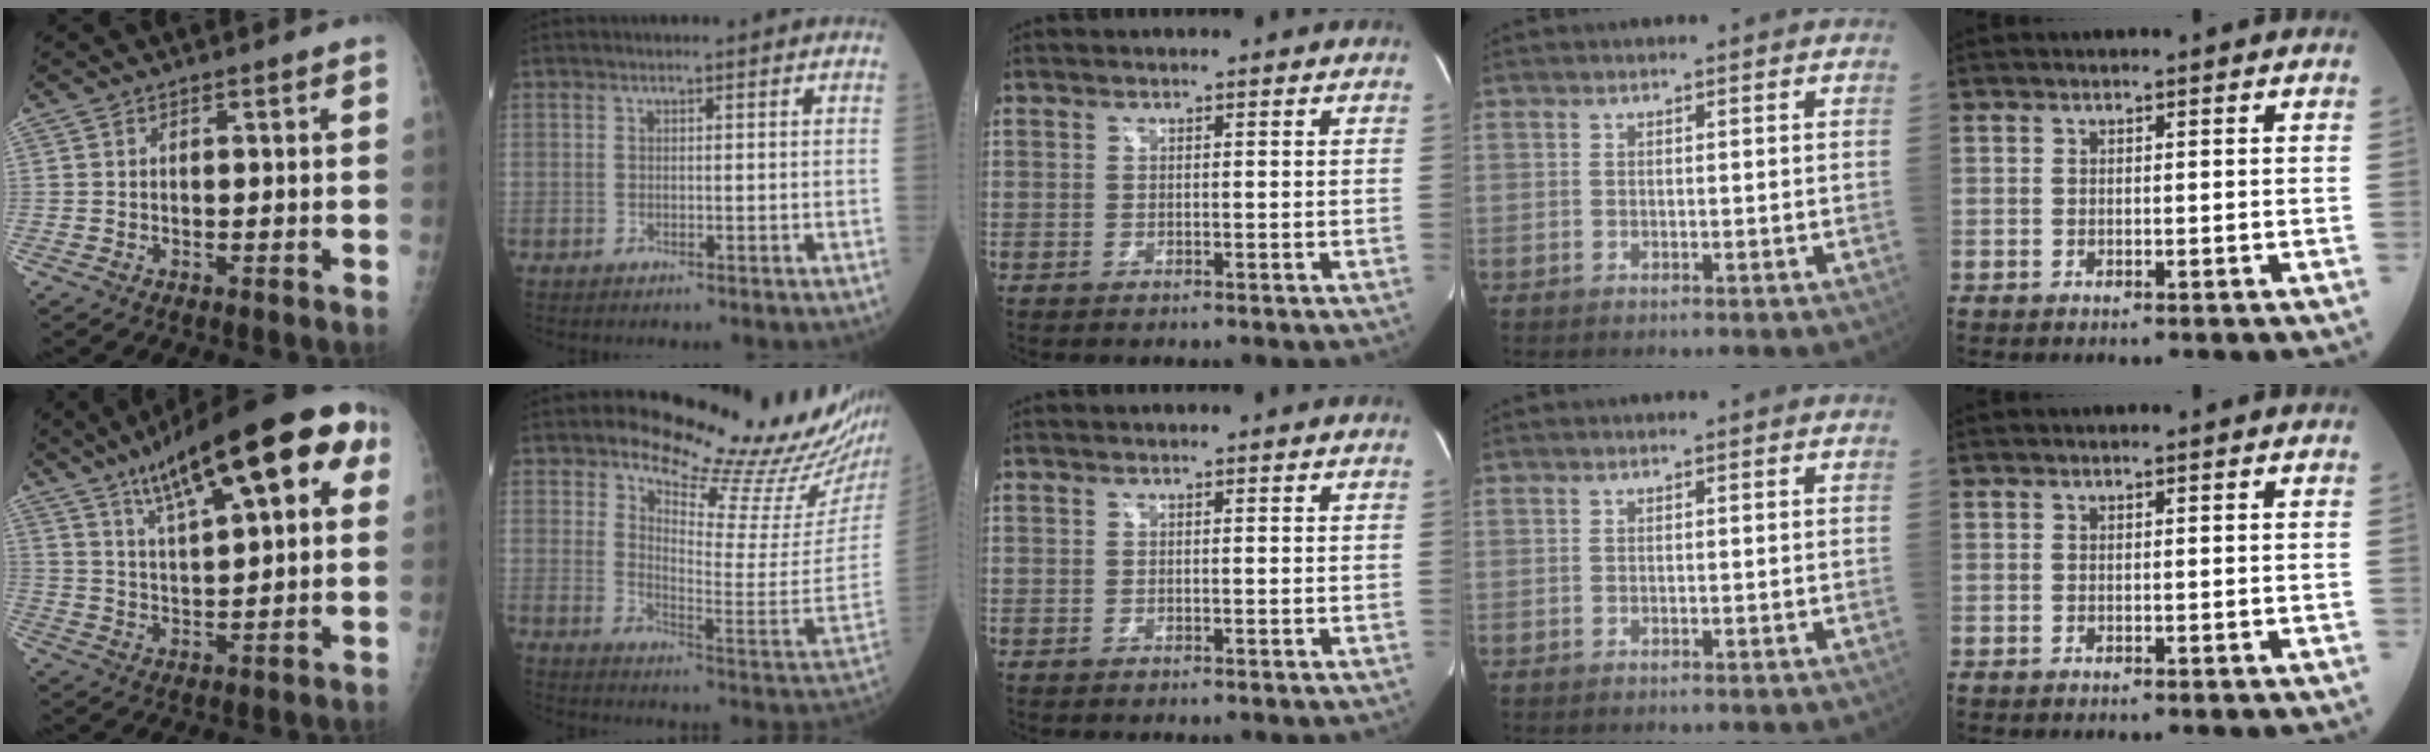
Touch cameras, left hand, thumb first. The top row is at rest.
{"thumb": {"total": 22.1, "force": [10.2, 7.1, 18.3], "torque": [-0.253, 0.007, 0.154]}, "index": {"total": 18.9, "force": [16.6, 1.6, 8.9], "torque": [-0.136, -0.096, 0.210]}}